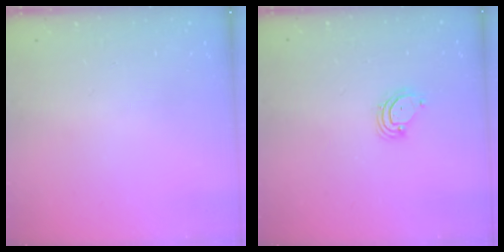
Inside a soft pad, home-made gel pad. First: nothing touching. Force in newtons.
{"total": 3.8, "press": 3.8, "slide": 0.2}